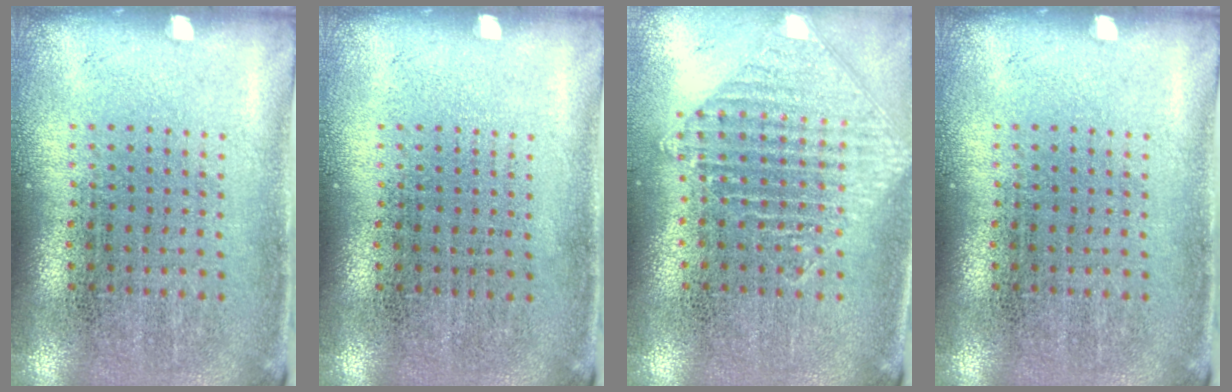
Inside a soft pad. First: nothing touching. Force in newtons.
{"total": 0.0}
{"total": 1.0, "press": 1.0, "slide": 0.1}
{"total": 0.0}